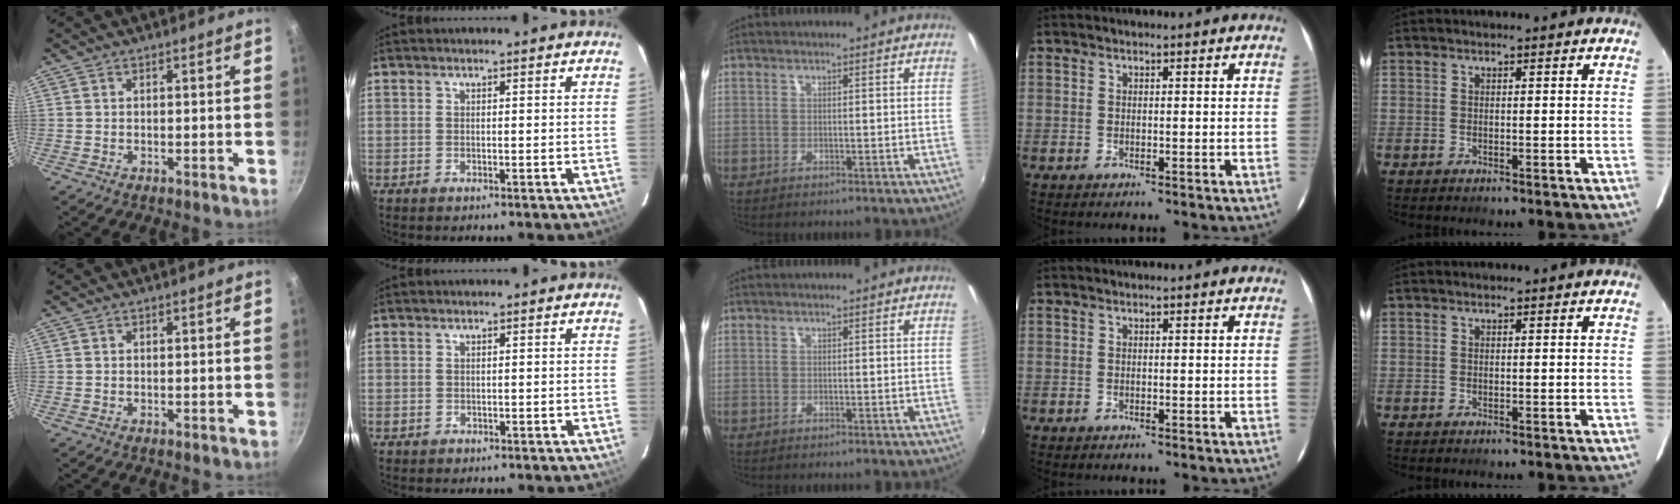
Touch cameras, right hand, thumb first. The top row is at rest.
{"index": {"total": 0.9, "force": [-0.2, 0.9, 0.0], "torque": [0.002, 0.003, 0.000]}}